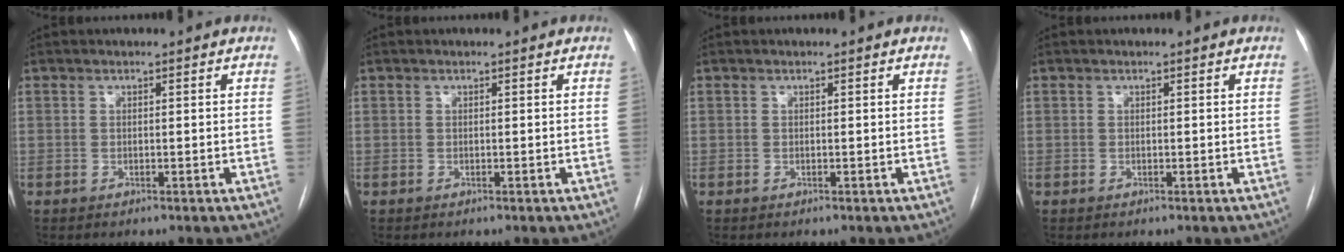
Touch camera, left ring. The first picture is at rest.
{"total": 0.0}
{"total": 0.0}
{"total": 0.0}